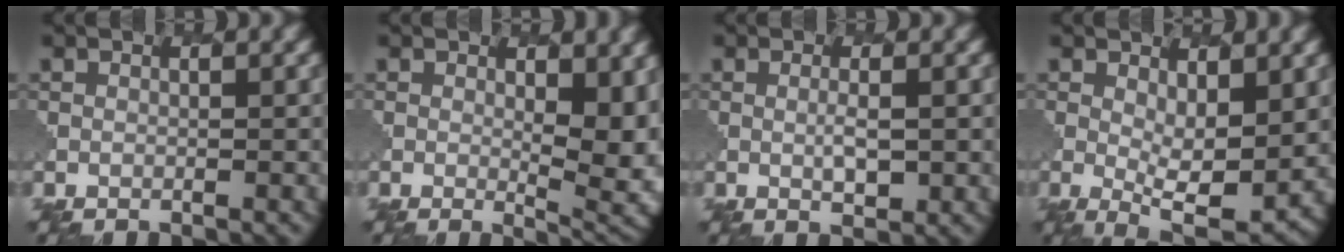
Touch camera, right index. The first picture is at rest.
{"total": 7.8, "force": [0.5, 3.4, 7.0], "torque": [-0.087, -0.014, 0.016]}
{"total": 1.6, "force": [0.4, 0.4, 1.5], "torque": [-0.032, -0.003, 0.008]}
{"total": 5.5, "force": [0.6, 2.2, 5.0], "torque": [-0.087, -0.012, 0.015]}